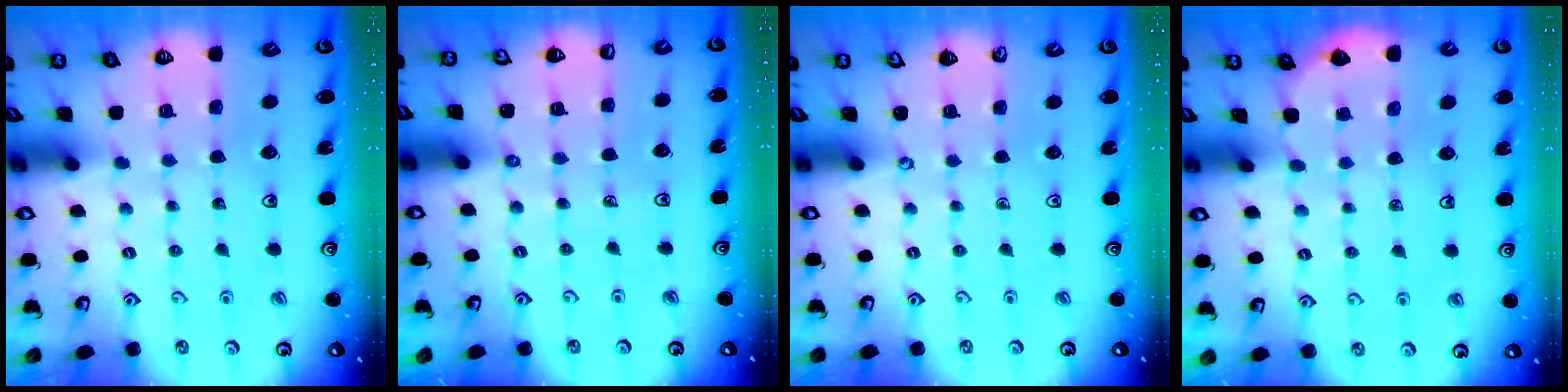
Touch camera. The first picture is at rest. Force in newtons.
{"total": 5.2, "press": 5.1, "slide": 0.9}
{"total": 0.0}
{"total": 2.1, "press": 2.1, "slide": 0.2}